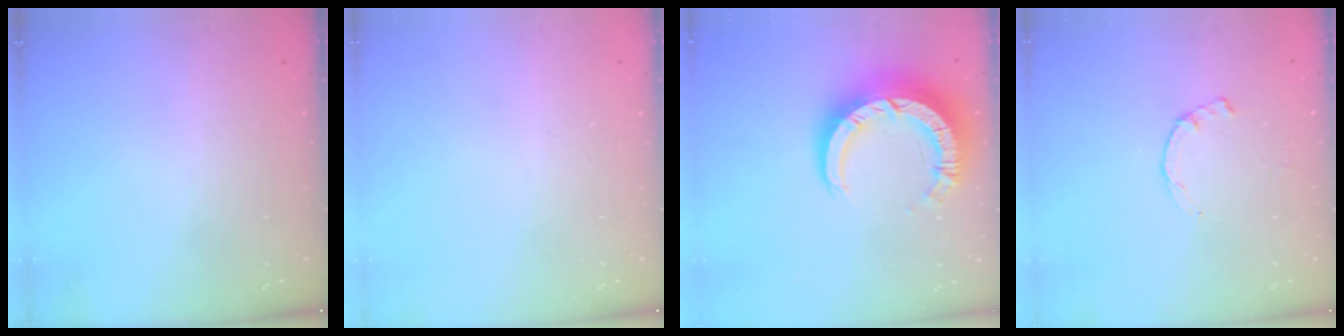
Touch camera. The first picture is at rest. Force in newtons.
{"total": 0.0}
{"total": 12.0, "press": 11.9, "slide": 1.2}
{"total": 1.2, "press": 1.1, "slide": 0.3}